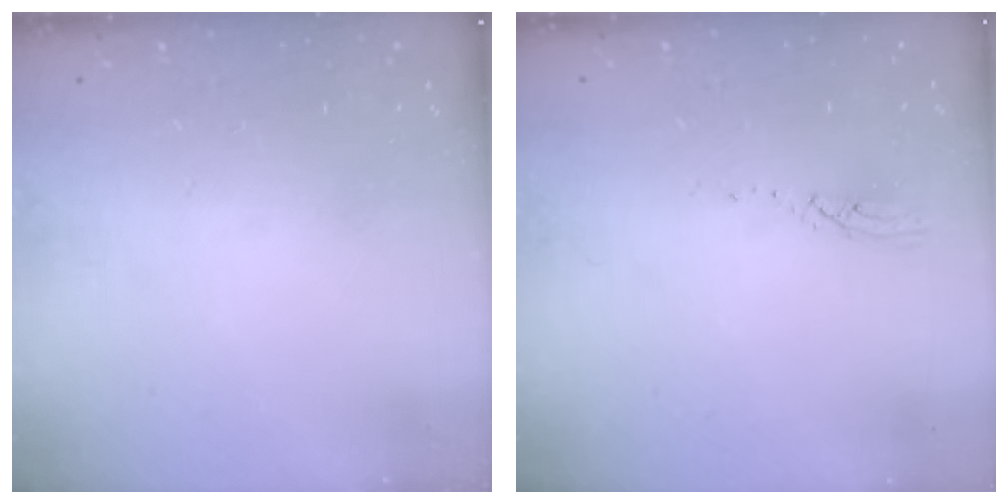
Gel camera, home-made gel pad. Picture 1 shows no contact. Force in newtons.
{"total": 3.2, "press": 3.2, "slide": 0.2}